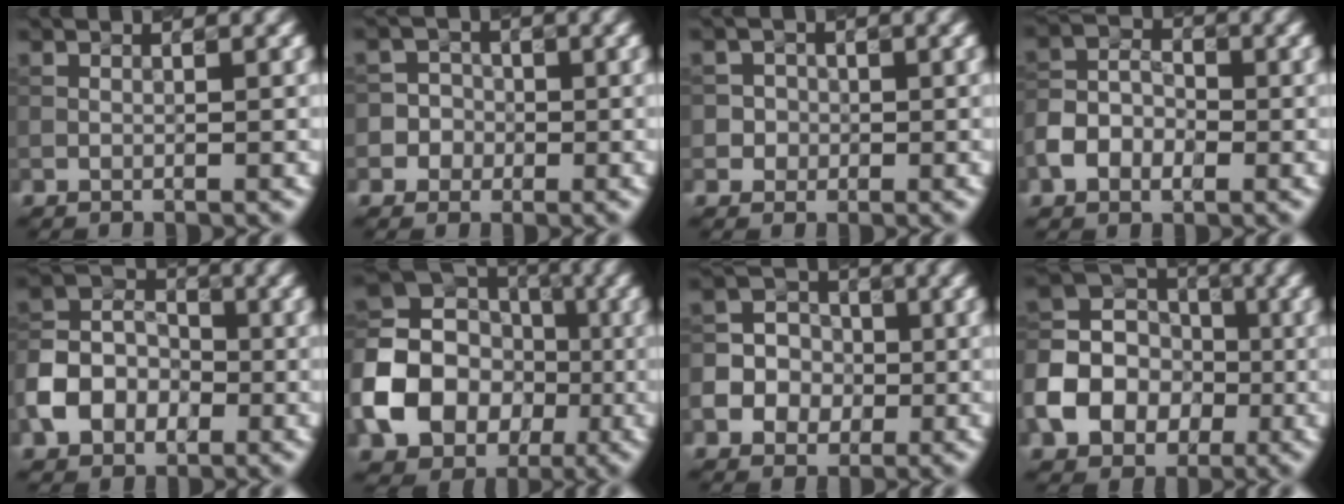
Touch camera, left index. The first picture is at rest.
{"total": 4.1, "force": [-1.2, 3.9, 0.4], "torque": [0.018, 0.019, -0.044]}
{"total": 2.3, "force": [-0.1, 2.2, 0.4], "torque": [0.013, 0.010, -0.005]}
{"total": 3.8, "force": [-1.5, 2.7, 2.2], "torque": [-0.046, 0.008, -0.032]}
{"total": 5.6, "force": [-2.2, 4.3, 2.7], "torque": [-0.057, 0.008, -0.051]}
{"total": 11.7, "force": [-2.9, 9.6, 5.9], "torque": [-0.135, -0.003, -0.066]}
{"total": 7.6, "force": [-2.2, 7.0, 2.0], "torque": [-0.041, 0.004, -0.061]}
{"total": 7.4, "force": [-2.3, 6.0, 3.8], "torque": [-0.074, 0.002, -0.047]}